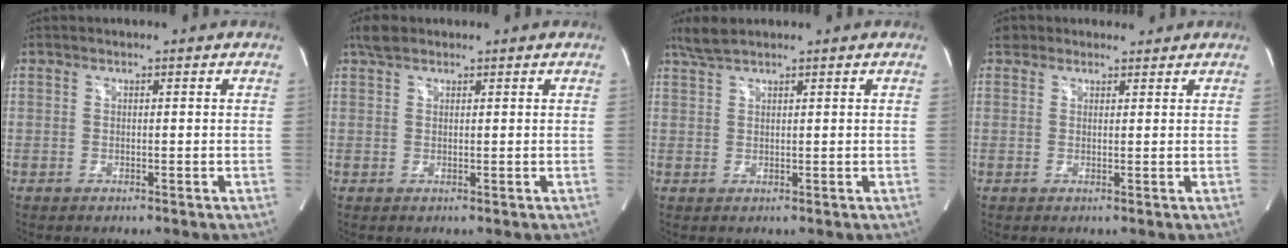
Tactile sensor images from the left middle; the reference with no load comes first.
{"total": 2.2, "force": [1.8, 0.9, 1.0], "torque": [-0.024, 0.013, 0.033]}
{"total": 2.8, "force": [2.5, 0.1, 1.3], "torque": [-0.038, 0.011, 0.055]}
{"total": 3.4, "force": [2.7, 2.0, 0.3], "torque": [-0.004, 0.026, 0.040]}